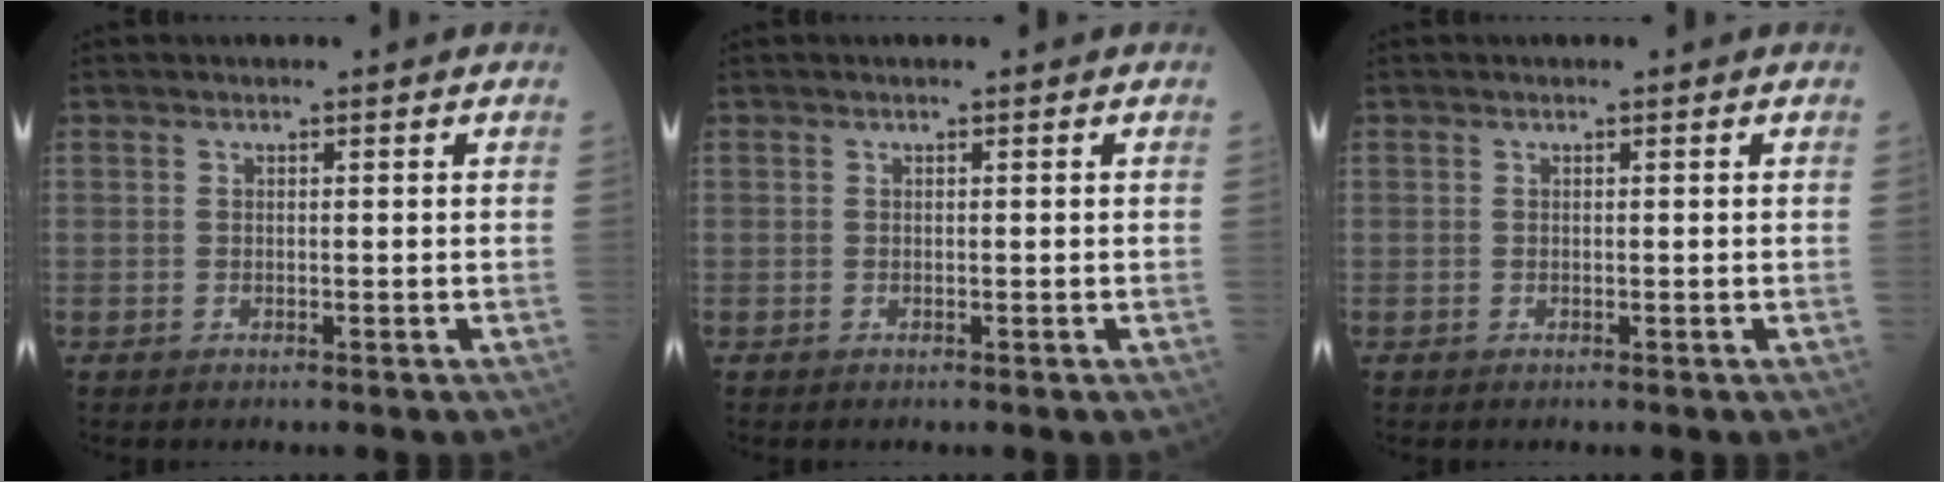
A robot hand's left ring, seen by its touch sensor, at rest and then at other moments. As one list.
[{"total": 0.0}, {"total": 0.0}]